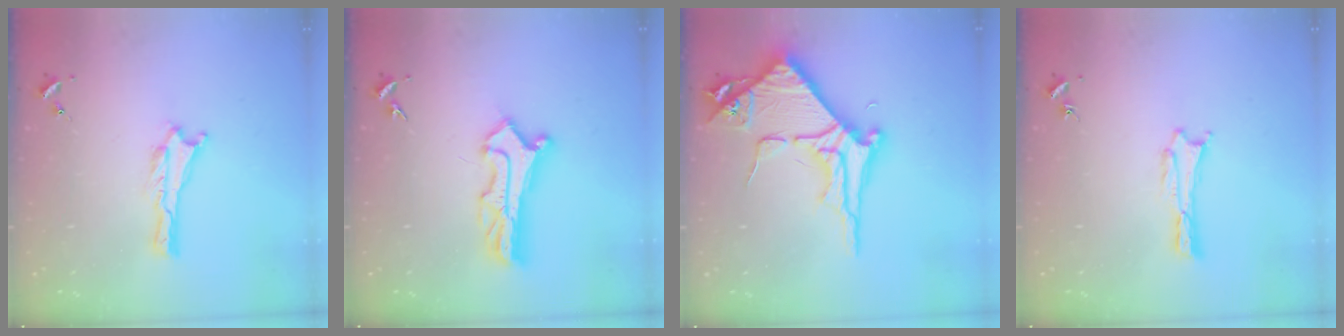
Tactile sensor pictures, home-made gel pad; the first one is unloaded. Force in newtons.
{"total": 6.7, "press": 6.7, "slide": 0.6}
{"total": 8.8, "press": 8.7, "slide": 0.9}
{"total": 0.7, "press": 0.7, "slide": 0.1}